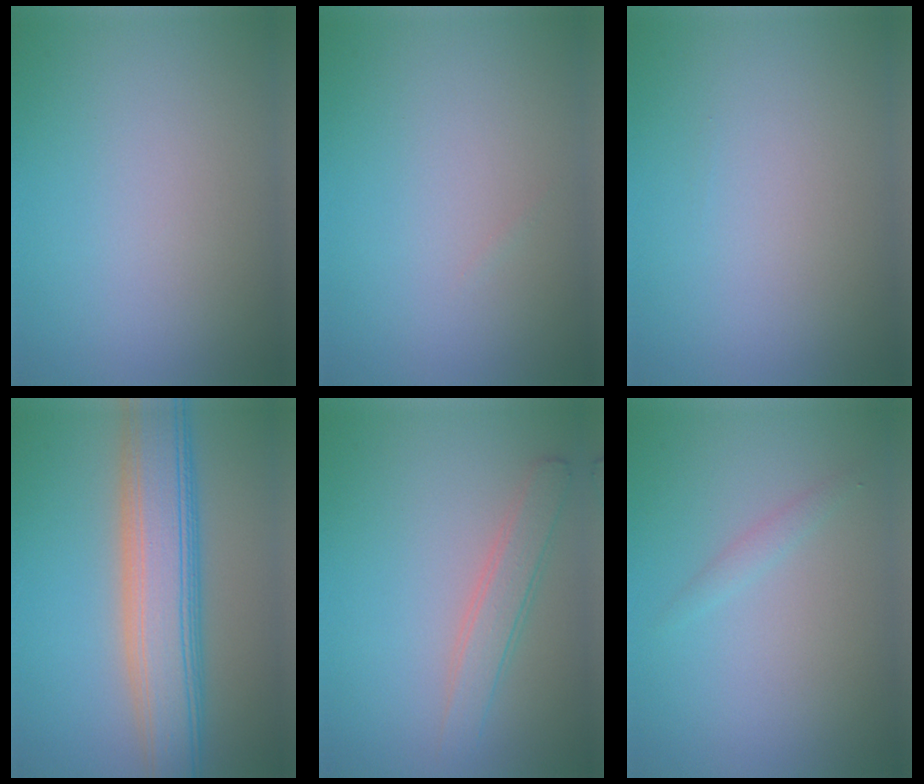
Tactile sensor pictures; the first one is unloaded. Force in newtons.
{"total": 0.0}
{"total": 0.0}
{"total": 8.9, "press": 8.9, "slide": 0.6}
{"total": 2.6, "press": 2.6, "slide": 0.1}
{"total": 0.9, "press": 0.9, "slide": 0.1}